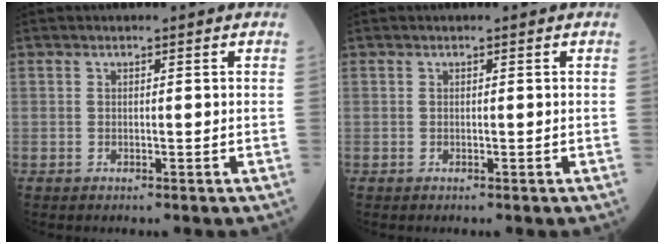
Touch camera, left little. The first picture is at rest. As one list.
[{"total": 0.0}]